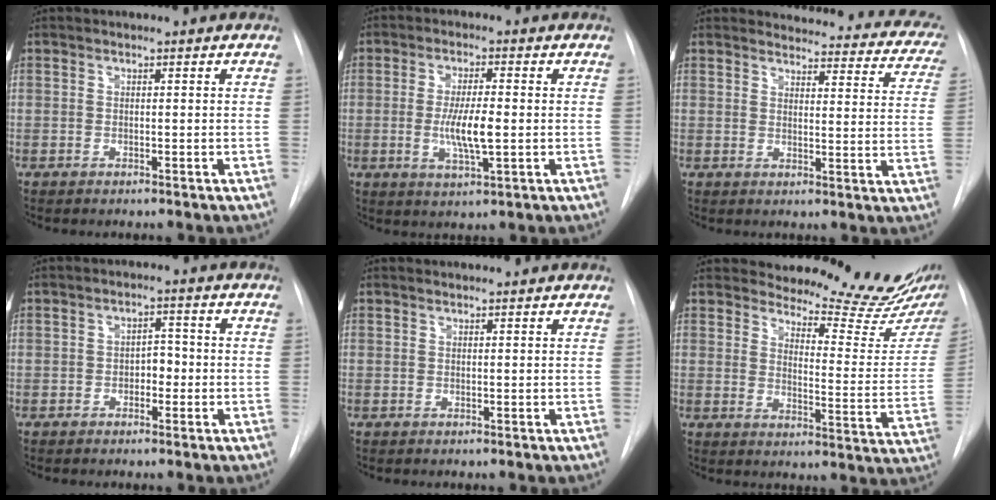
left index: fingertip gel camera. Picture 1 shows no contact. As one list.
[{"total": 6.5, "force": [-1.5, 1.0, 6.3], "torque": [-0.122, -0.015, -0.023]}, {"total": 20.8, "force": [19.5, 5.2, 4.9], "torque": [-0.034, -0.075, 0.193]}, {"total": 2.8, "force": [-1.5, 1.6, 1.8], "torque": [-0.020, 0.002, -0.024]}, {"total": 0.7, "force": [0.7, 0.0, 0.0], "torque": [-0.008, 0.007, 0.012]}, {"total": 17.0, "force": [15.7, 1.5, 6.1], "torque": [-0.071, -0.113, 0.181]}]